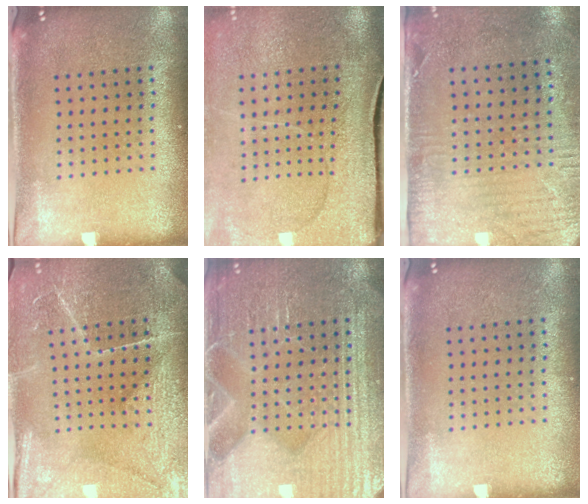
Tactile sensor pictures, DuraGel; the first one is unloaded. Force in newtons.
{"total": 3.9, "press": 3.2, "slide": 2.3}
{"total": 2.9, "press": 2.4, "slide": 1.7}
{"total": 3.9, "press": 3.7, "slide": 1.3}
{"total": 4.7, "press": 4.6, "slide": 0.6}
{"total": 0.0}